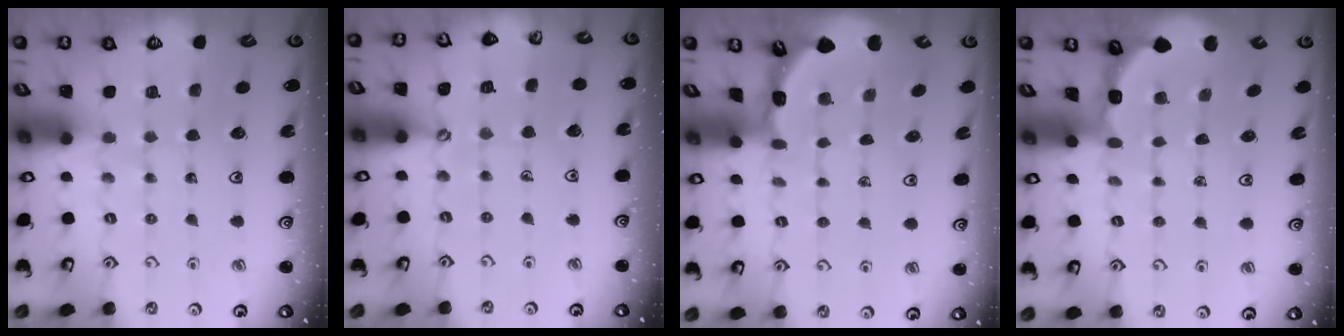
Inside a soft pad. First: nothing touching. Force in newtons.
{"total": 4.8, "press": 4.8, "slide": 0.5}
{"total": 1.5, "press": 1.5, "slide": 0.1}
{"total": 2.1, "press": 2.1, "slide": 0.1}